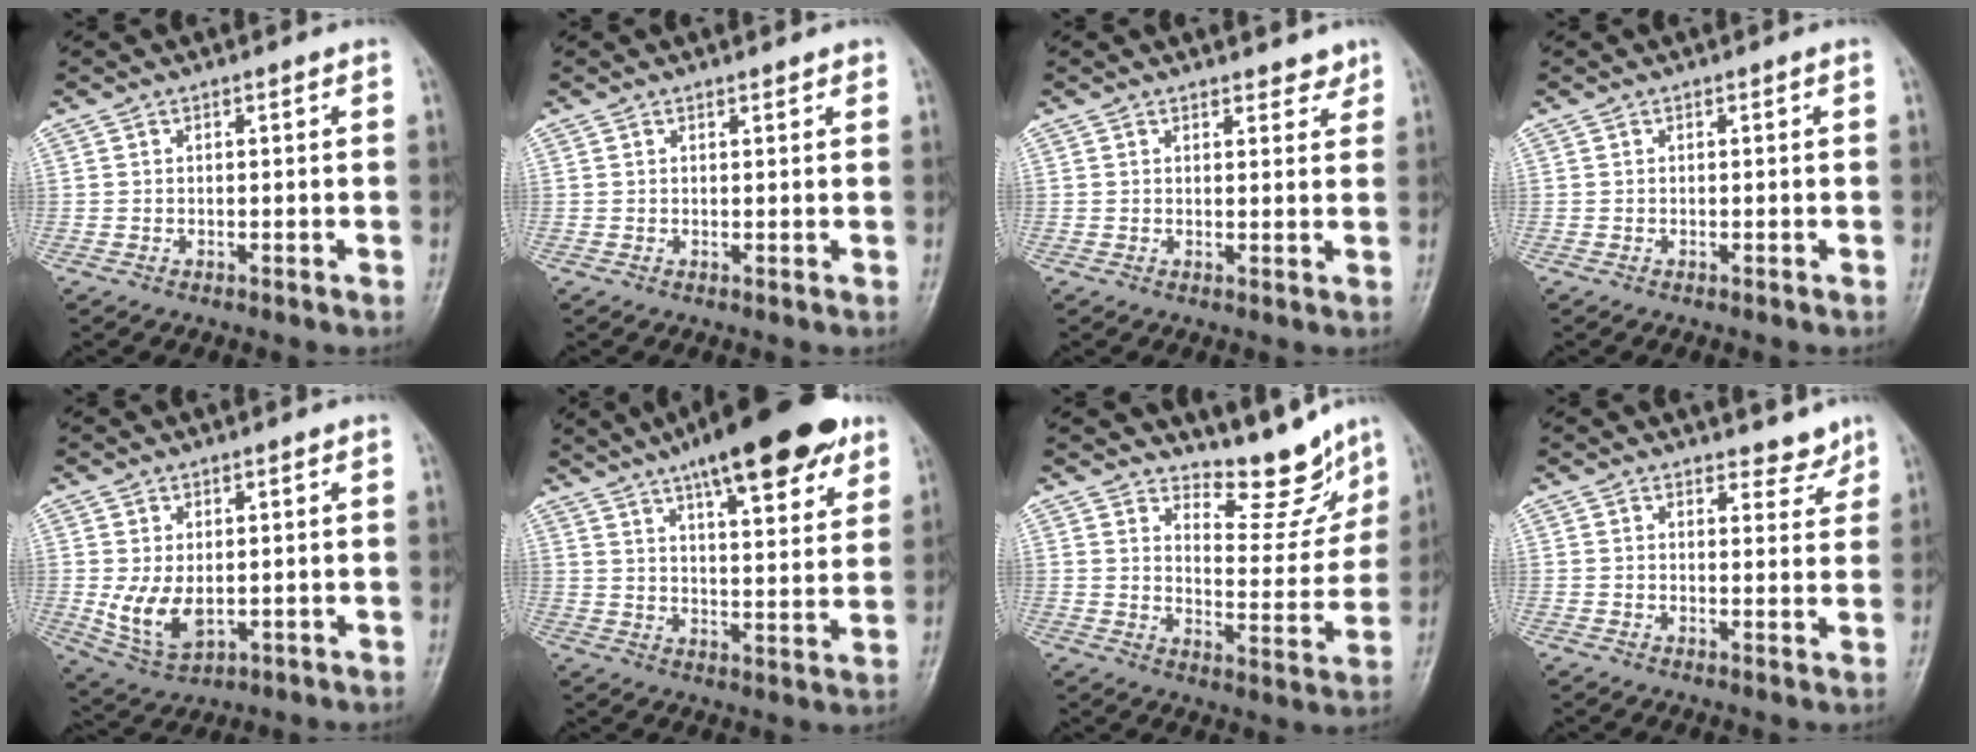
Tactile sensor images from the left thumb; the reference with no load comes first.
{"total": 1.1, "force": [0.9, 0.4, 0.4], "torque": [-0.006, -0.005, 0.010]}
{"total": 2.9, "force": [2.5, 1.3, 0.9], "torque": [0.010, -0.016, 0.029]}
{"total": 0.0}
{"total": 7.9, "force": [0.4, 4.8, 6.2], "torque": [-0.110, -0.018, 0.025]}
{"total": 21.6, "force": [13.6, 6.5, 15.5], "torque": [-0.204, -0.033, 0.201]}
{"total": 11.2, "force": [10.0, 3.7, 3.5], "torque": [-0.019, -0.083, 0.146]}
{"total": 4.1, "force": [3.6, 1.8, 0.7], "torque": [0.011, -0.031, 0.042]}